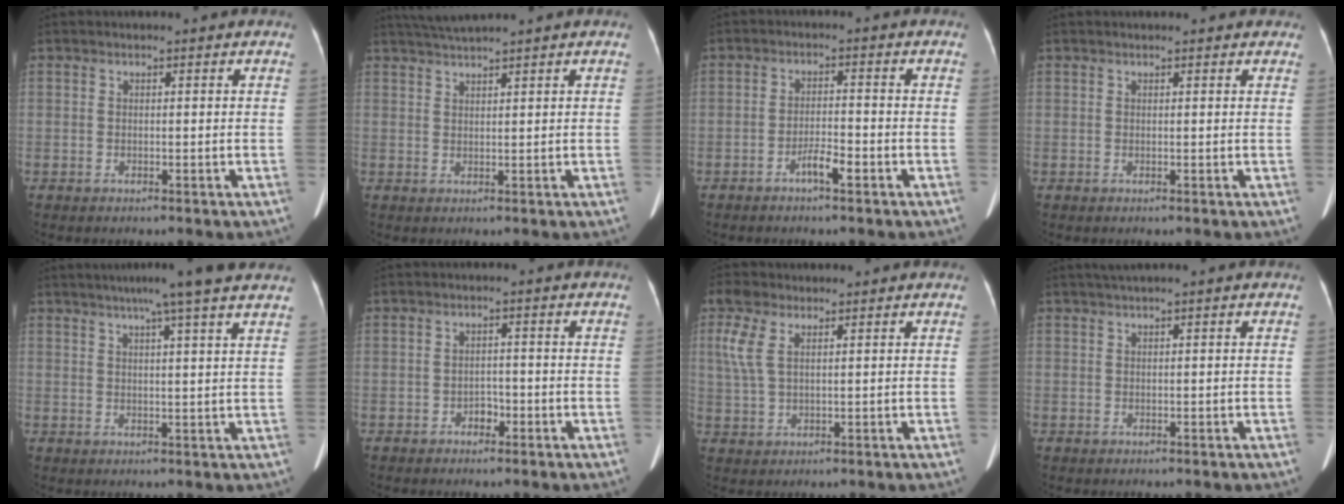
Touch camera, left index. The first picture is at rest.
{"total": 3.5, "force": [3.2, -1.1, 1.2], "torque": [-0.022, 0.009, 0.063]}
{"total": 3.1, "force": [-2.0, 0.4, 2.3], "torque": [-0.040, 0.001, -0.039]}
{"total": 4.2, "force": [3.7, 1.3, 1.7], "torque": [-0.018, 0.022, 0.032]}
{"total": 10.2, "force": [7.8, -1.2, 6.4], "torque": [-0.097, 0.018, 0.087]}
{"total": 1.8, "force": [-1.2, 1.2, 0.8], "torque": [-0.006, 0.007, -0.021]}
{"total": 4.6, "force": [1.9, 2.1, 3.6], "torque": [-0.106, 0.013, 0.048]}
{"total": 0.9, "force": [0.6, 0.1, 0.7], "torque": [-0.014, 0.018, 0.017]}